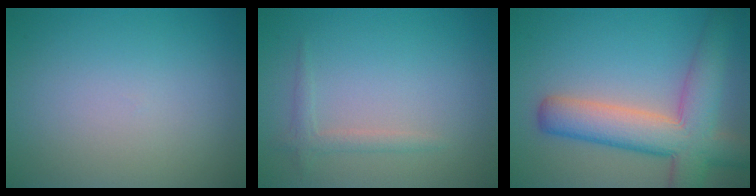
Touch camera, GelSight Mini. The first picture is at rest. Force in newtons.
{"total": 1.4, "press": 1.4, "slide": 0.1}
{"total": 8.3, "press": 8.3, "slide": 0.6}